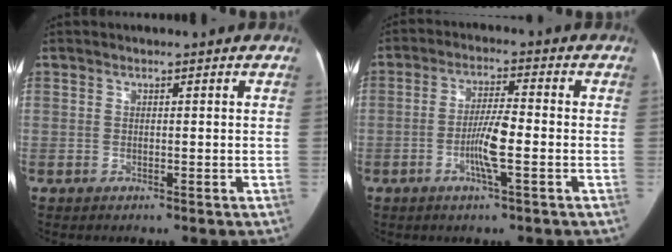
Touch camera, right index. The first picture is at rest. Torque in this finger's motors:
{"motor_torque": [0.20, -0.11, 0.13, 0.04]}